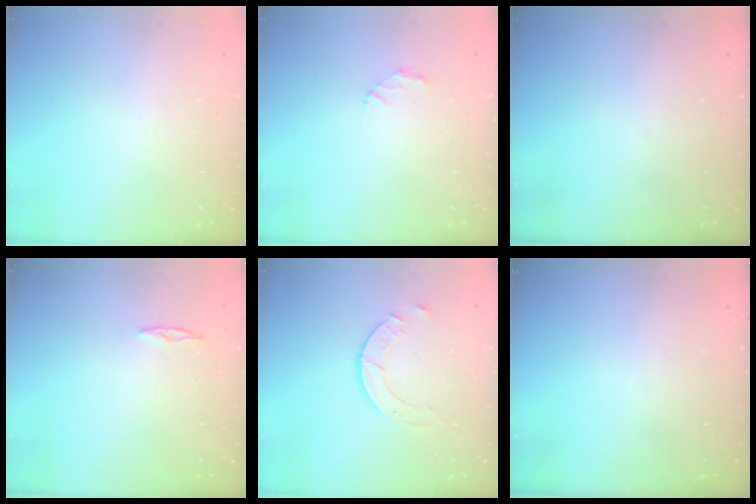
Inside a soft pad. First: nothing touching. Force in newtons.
{"total": 2.1, "press": 2.1, "slide": 0.2}
{"total": 0.0}
{"total": 3.0, "press": 2.9, "slide": 0.3}
{"total": 3.9, "press": 3.9, "slide": 0.4}
{"total": 0.0}